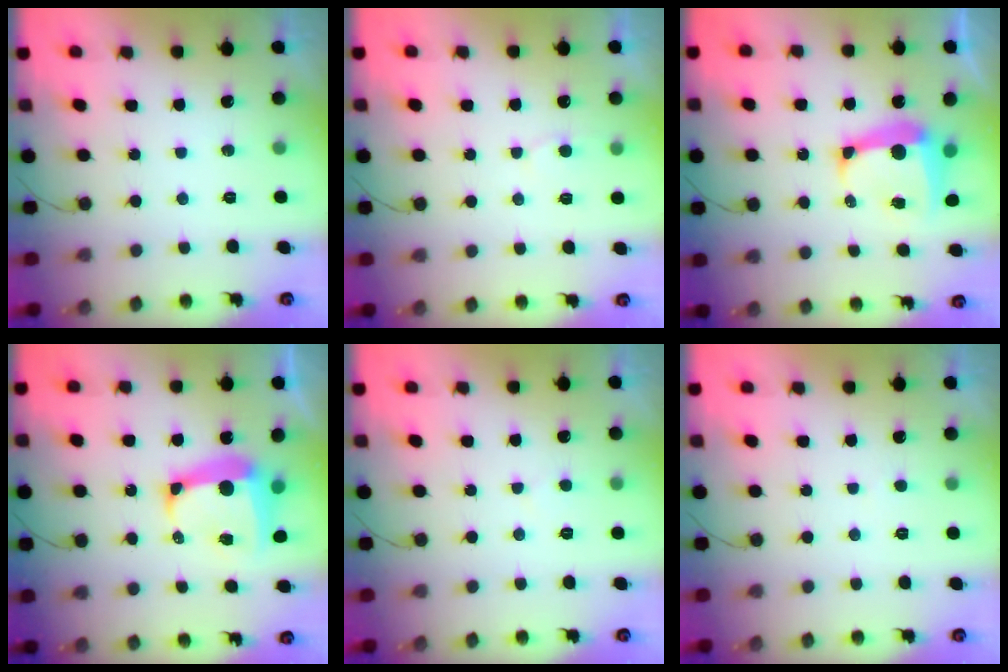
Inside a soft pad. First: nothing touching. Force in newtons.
{"total": 4.2, "press": 4.2, "slide": 0.4}
{"total": 9.7, "press": 9.7, "slide": 1.1}
{"total": 11.3, "press": 11.2, "slide": 1.3}
{"total": 1.4, "press": 1.3, "slide": 0.1}
{"total": 1.4, "press": 1.4, "slide": 0.2}